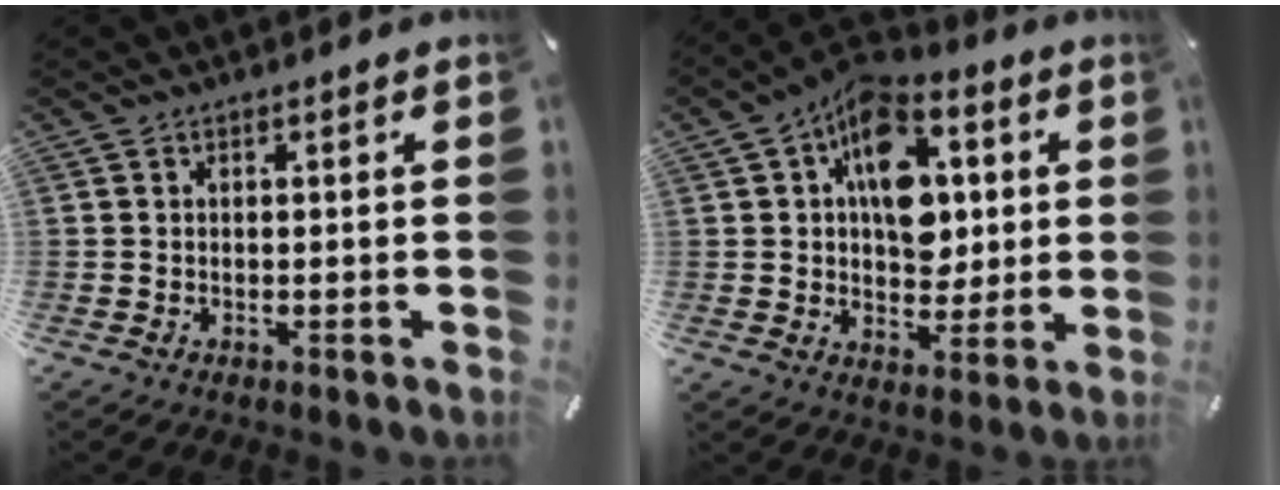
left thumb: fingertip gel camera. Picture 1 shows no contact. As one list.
[{"total": 15.5, "force": [3.3, 10.8, 10.6], "torque": [-0.156, -0.009, 0.060]}]